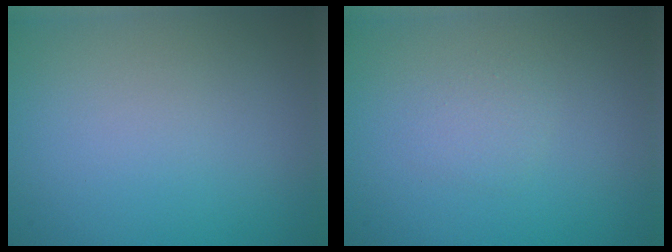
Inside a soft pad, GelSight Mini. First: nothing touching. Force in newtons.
{"total": 1.0, "press": 1.0, "slide": 0.0}